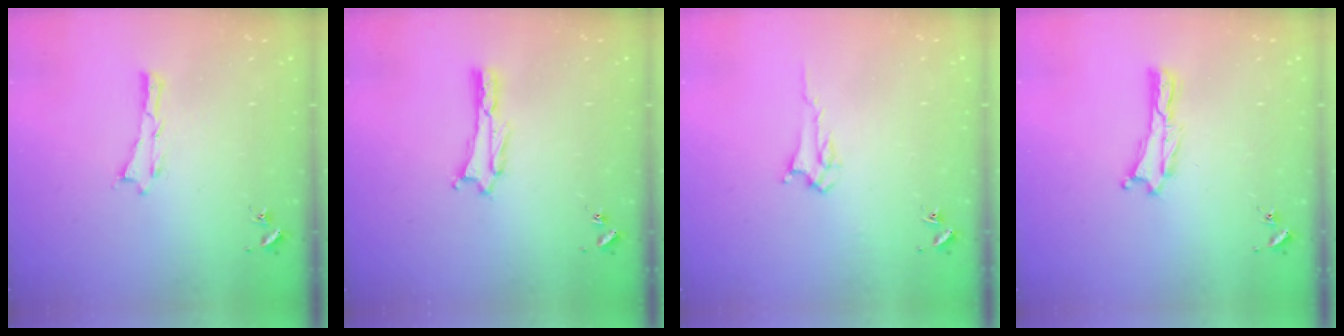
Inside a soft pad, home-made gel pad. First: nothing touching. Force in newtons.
{"total": 1.8, "press": 1.8, "slide": 0.2}
{"total": 2.8, "press": 2.8, "slide": 0.4}
{"total": 0.0}